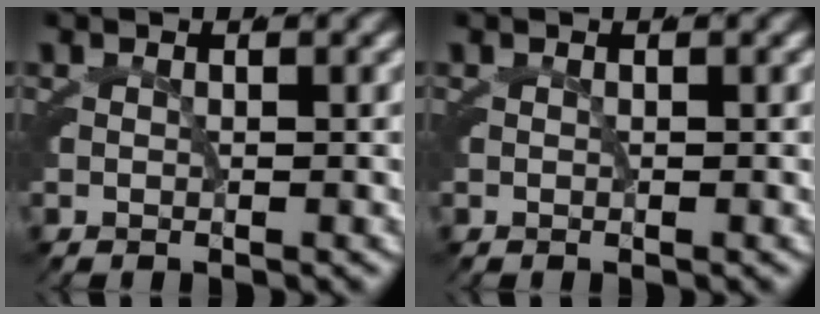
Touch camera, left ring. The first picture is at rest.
{"total": 0.0}